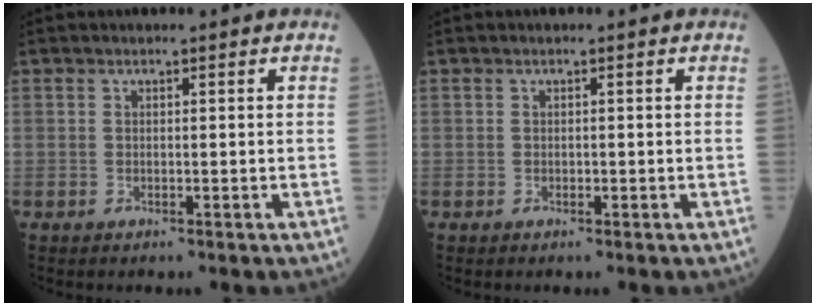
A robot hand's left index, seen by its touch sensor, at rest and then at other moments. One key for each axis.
{"total": 0.0}